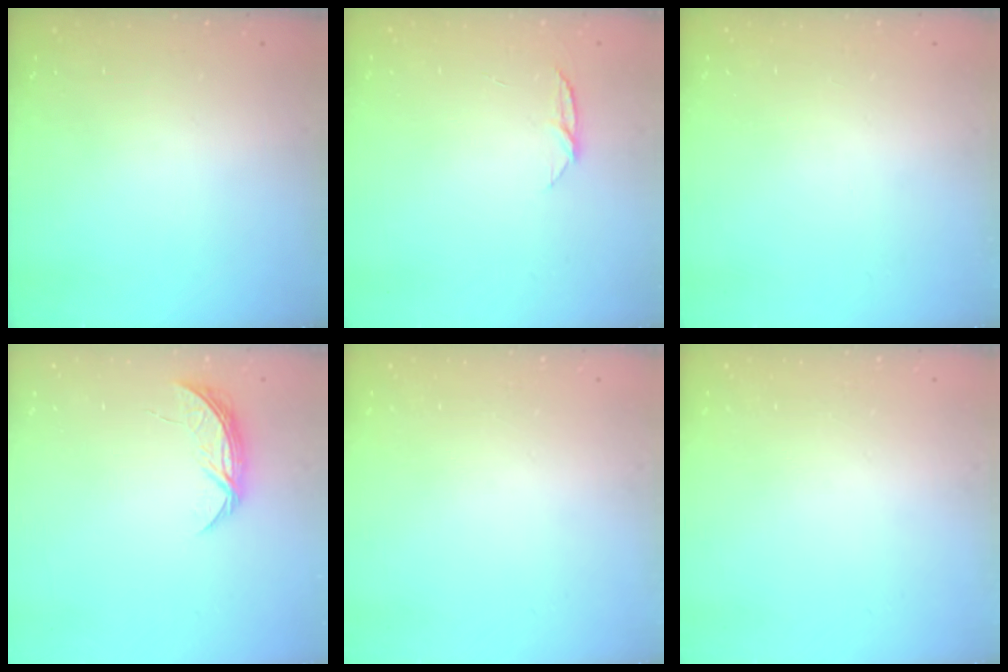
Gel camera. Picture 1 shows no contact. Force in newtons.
{"total": 5.1, "press": 5.1, "slide": 0.6}
{"total": 0.0}
{"total": 5.4, "press": 5.4, "slide": 0.5}
{"total": 0.0}
{"total": 0.0}